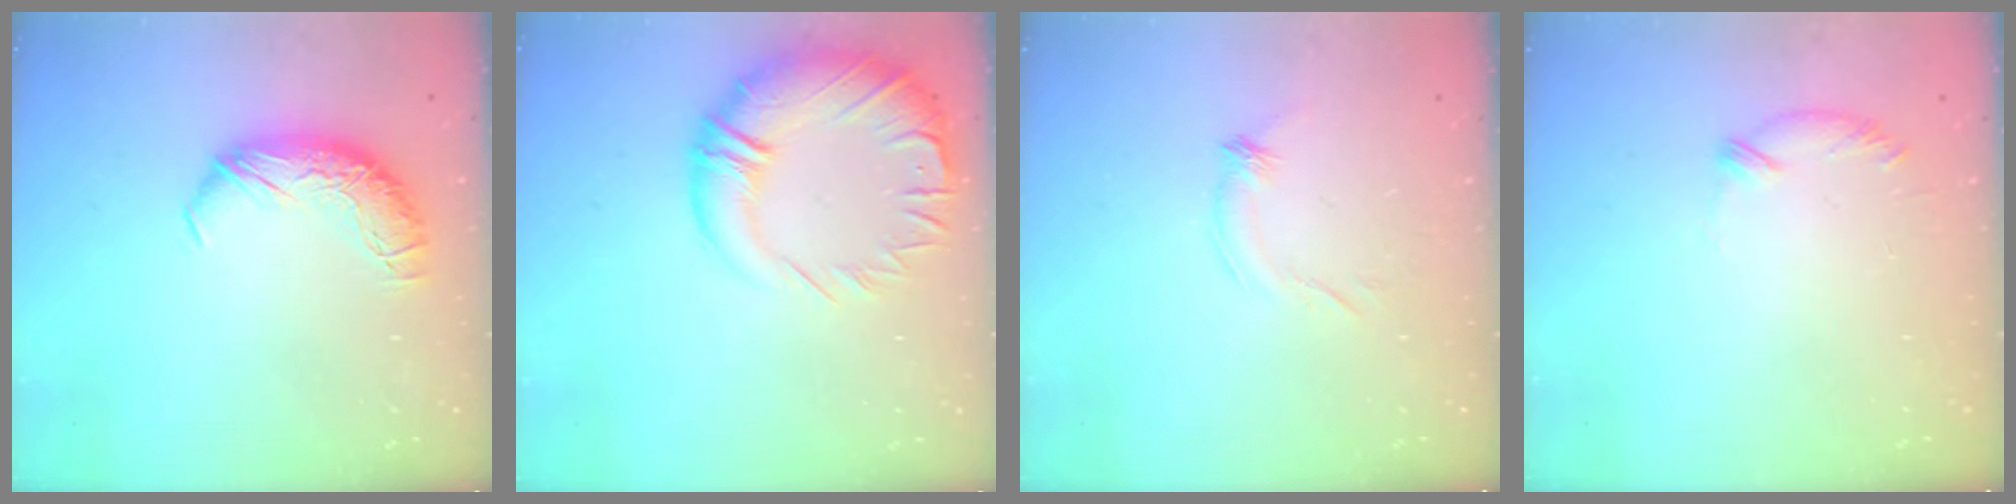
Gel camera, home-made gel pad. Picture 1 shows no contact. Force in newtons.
{"total": 6.3, "press": 4.5, "slide": 4.4}
{"total": 5.3, "press": 5.1, "slide": 1.3}
{"total": 6.3, "press": 6.2, "slide": 0.8}